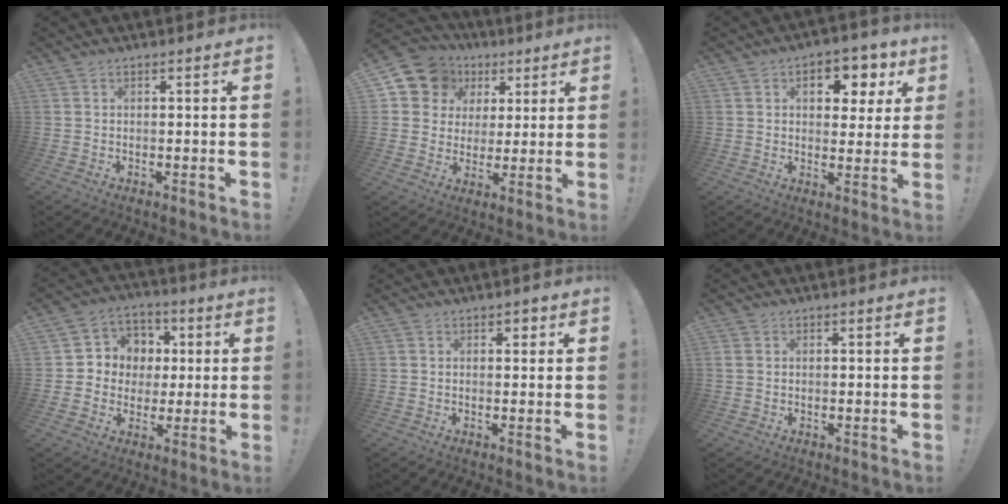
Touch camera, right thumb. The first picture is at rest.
{"total": 11.3, "force": [4.8, 9.8, 3.2], "torque": [-0.051, -0.027, 0.098]}
{"total": 8.8, "force": [3.7, 5.5, 5.8], "torque": [-0.070, -0.016, 0.062]}
{"total": 8.9, "force": [-0.2, 8.7, 2.0], "torque": [-0.027, 0.006, 0.007]}
{"total": 1.4, "force": [0.5, 1.1, 0.7], "torque": [-0.006, 0.001, 0.006]}
{"total": 1.4, "force": [0.1, 1.3, 0.6], "torque": [-0.011, 0.005, 0.003]}